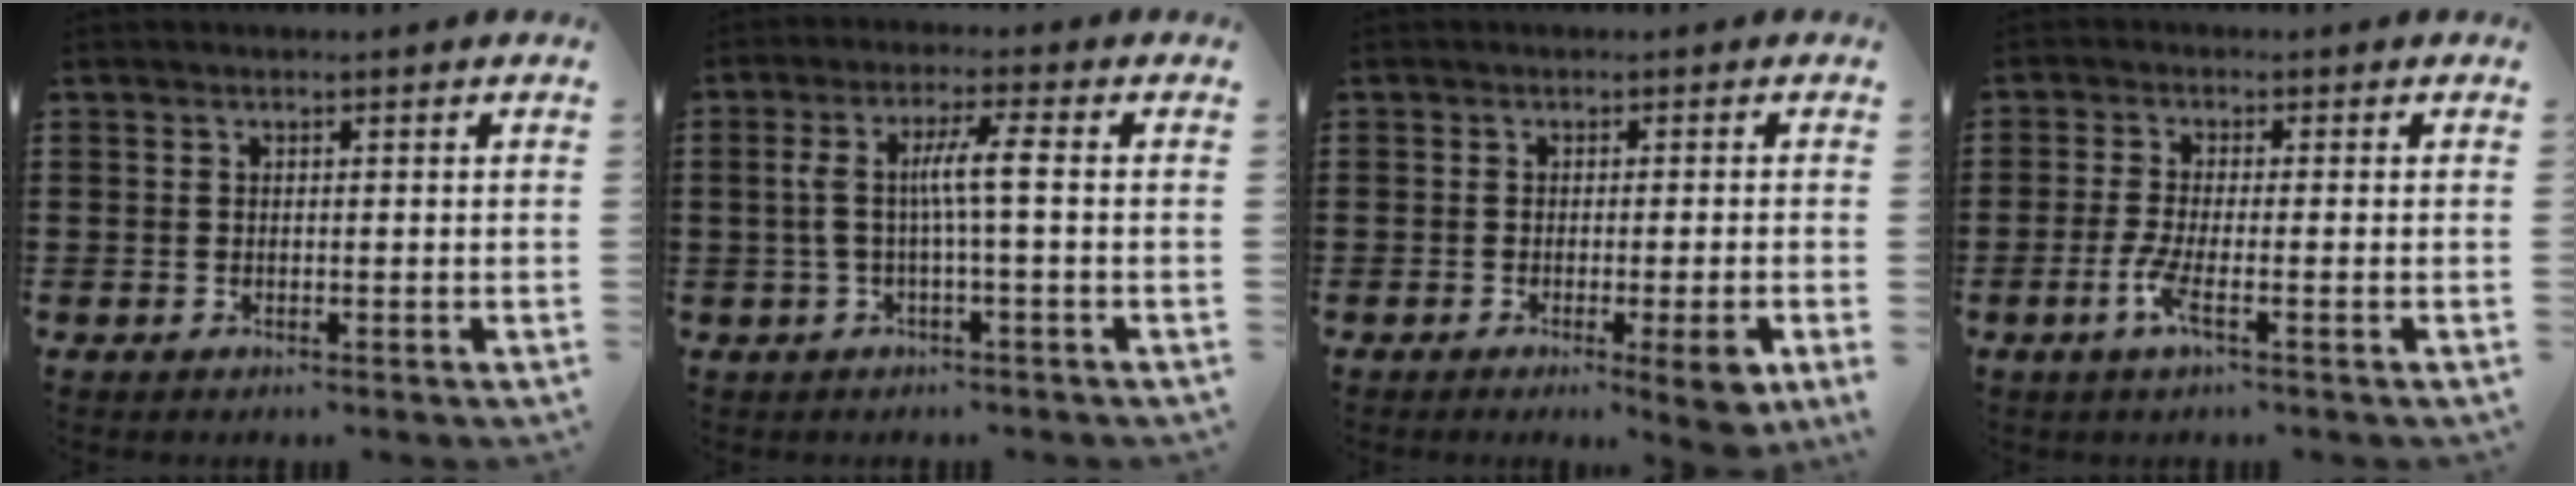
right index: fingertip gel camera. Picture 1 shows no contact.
{"total": 6.0, "force": [0.0, 0.4, 5.9], "torque": [-0.120, -0.003, -0.010]}
{"total": 3.6, "force": [-1.7, -0.2, 3.1], "torque": [-0.048, -0.015, -0.024]}
{"total": 4.0, "force": [-1.9, 0.6, 3.5], "torque": [-0.087, -0.011, -0.042]}